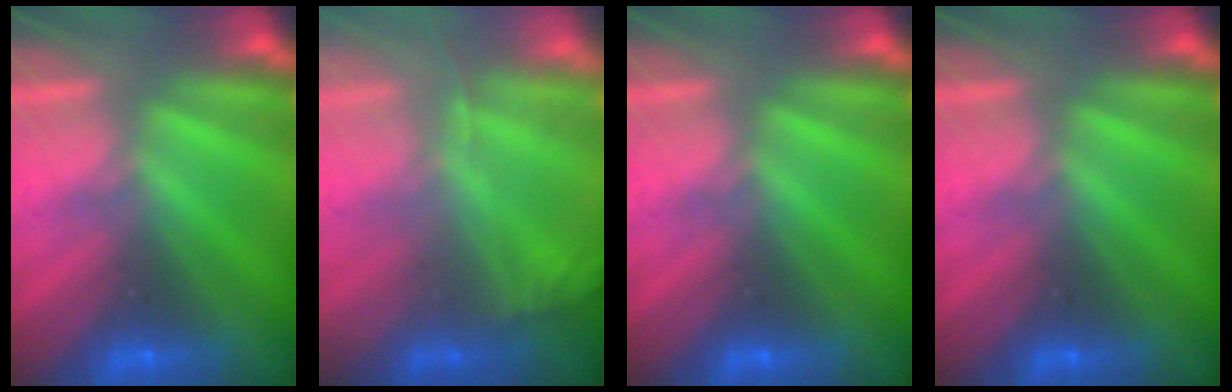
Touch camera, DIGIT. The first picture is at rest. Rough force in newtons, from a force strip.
{"total": 1.1}
{"total": 0.0}
{"total": 0.0}